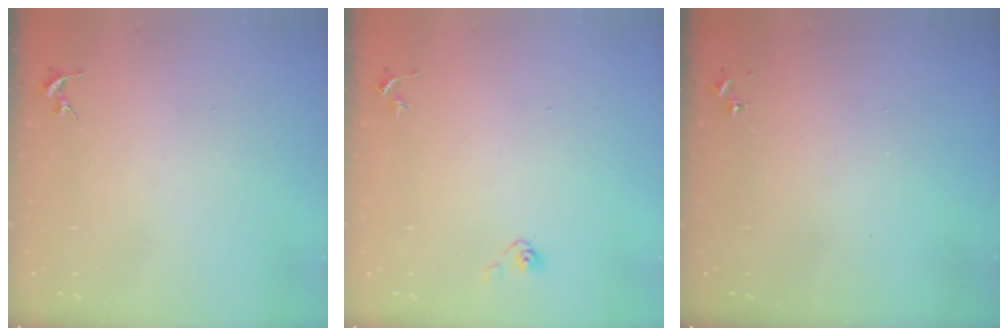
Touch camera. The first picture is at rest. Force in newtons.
{"total": 3.9, "press": 3.7, "slide": 1.3}
{"total": 0.0}